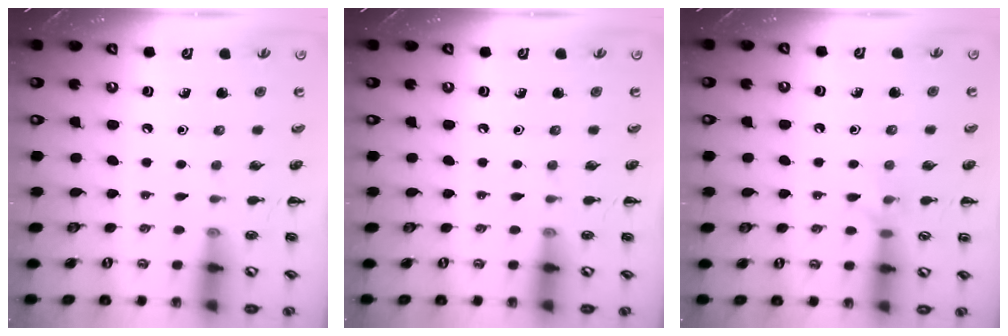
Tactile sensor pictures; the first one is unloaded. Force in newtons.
{"total": 0.0}
{"total": 5.5, "press": 5.4, "slide": 0.9}